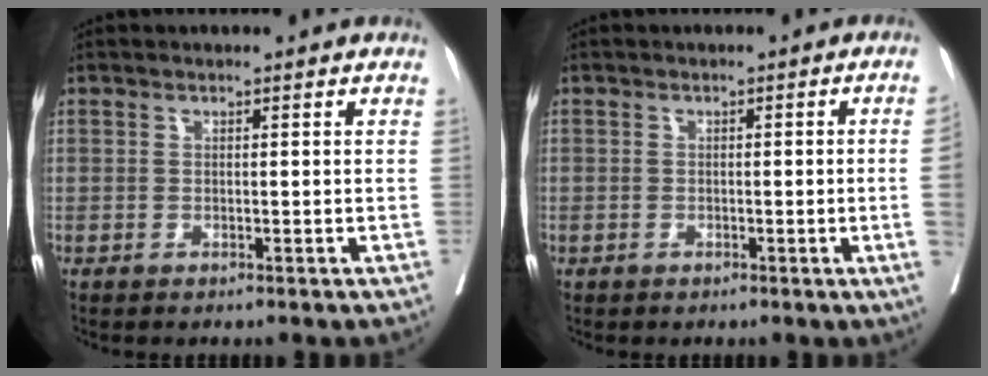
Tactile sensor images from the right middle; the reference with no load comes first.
{"total": 2.9, "force": [-0.5, -0.5, 2.8], "torque": [-0.037, 0.003, -0.002]}